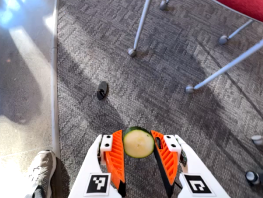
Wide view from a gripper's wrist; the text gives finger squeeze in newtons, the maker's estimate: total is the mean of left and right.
{"total": 8.3, "left": 7.8, "right": 8.9}